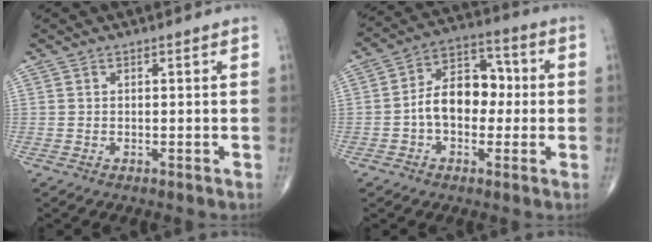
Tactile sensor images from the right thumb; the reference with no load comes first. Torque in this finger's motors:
{"motor_torque": [1.37, 1.38, 1.06, -0.19, 0.05]}